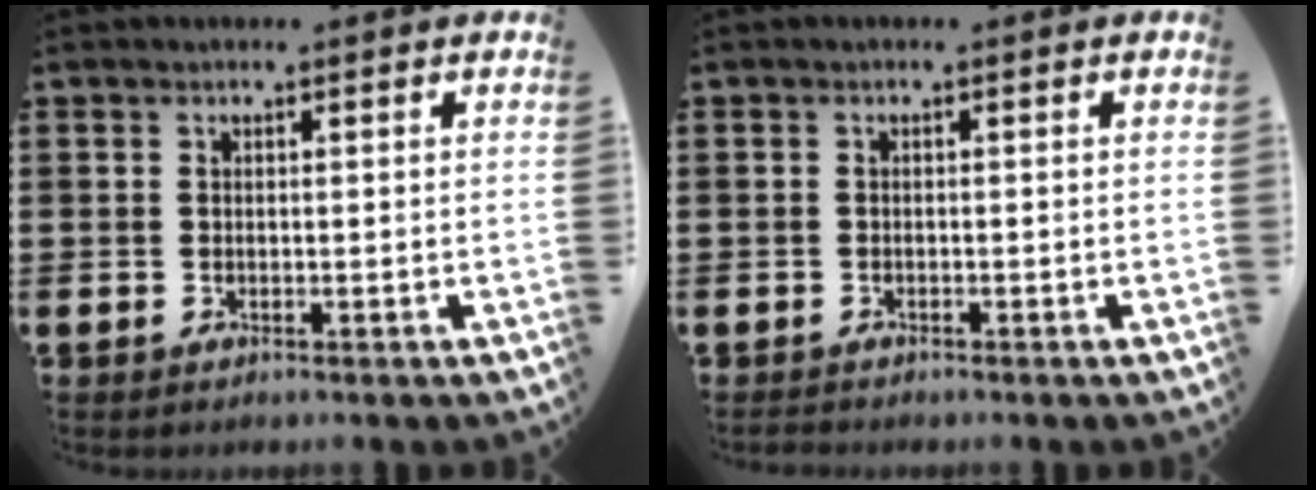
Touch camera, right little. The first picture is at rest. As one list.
[{"total": 0.0}]